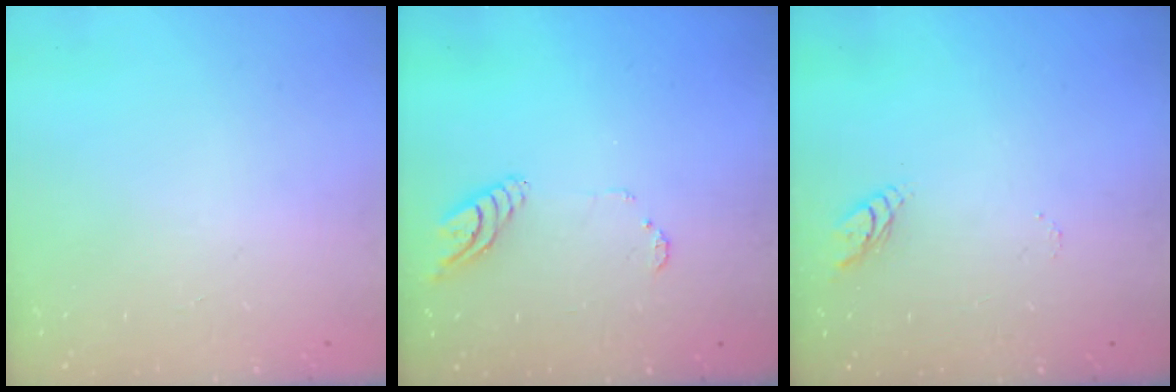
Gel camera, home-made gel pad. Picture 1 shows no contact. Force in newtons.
{"total": 7.5, "press": 7.4, "slide": 0.6}
{"total": 4.6, "press": 4.6, "slide": 0.4}